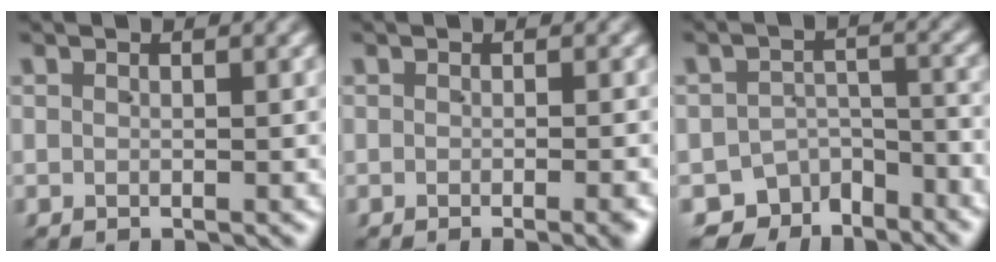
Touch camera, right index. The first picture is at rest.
{"total": 1.5, "force": [-0.9, 0.0, 1.2], "torque": [-0.004, 0.005, -0.017]}
{"total": 9.1, "force": [-6.5, 5.9, 2.4], "torque": [-0.032, -0.022, -0.110]}